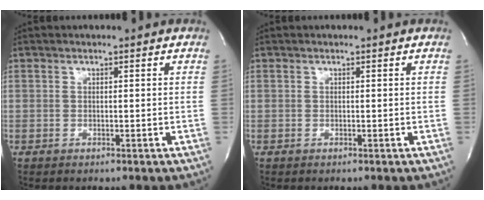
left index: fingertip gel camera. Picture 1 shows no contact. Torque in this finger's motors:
{"motor_torque": [0.00, 0.00, 0.00, 0.01]}